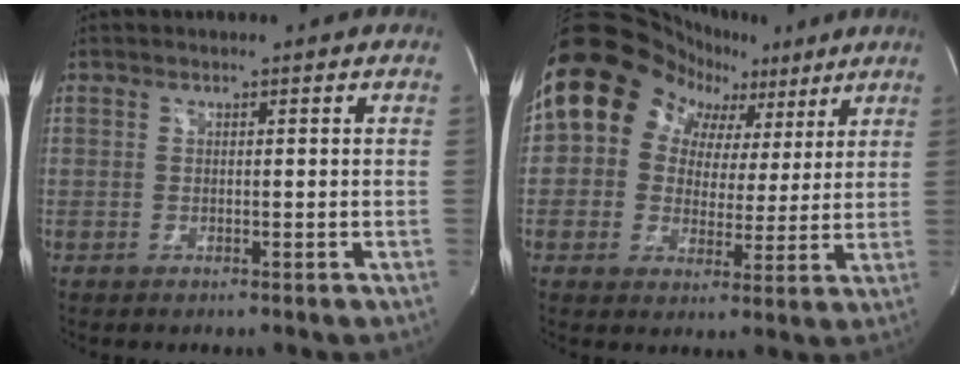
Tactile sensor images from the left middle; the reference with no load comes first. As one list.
[{"total": 12.7, "force": [4.9, 10.8, 4.5], "torque": [-0.059, 0.064, 0.082]}]